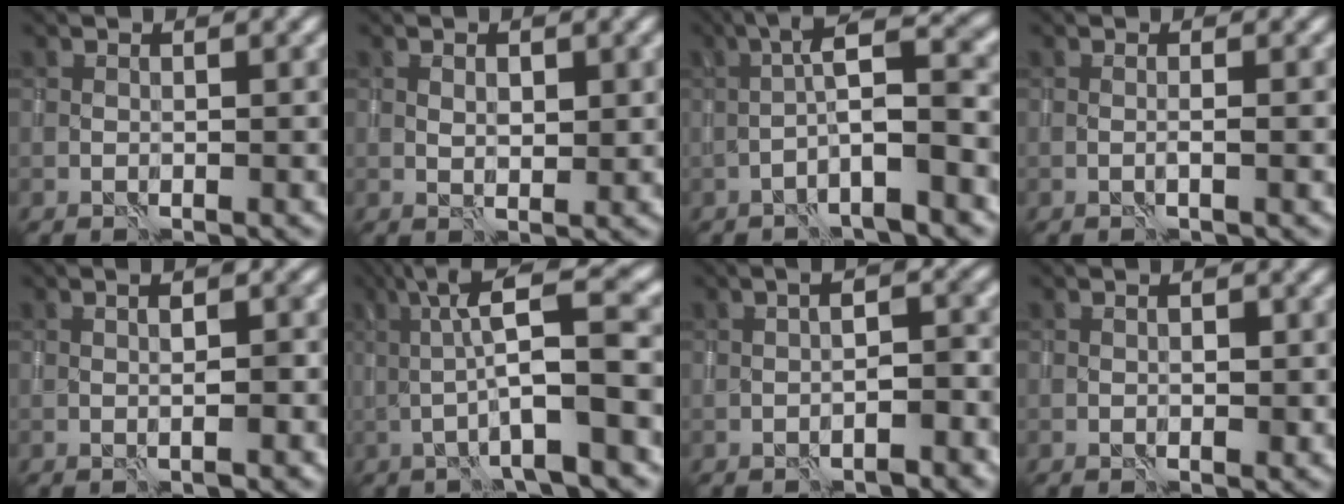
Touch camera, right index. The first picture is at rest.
{"total": 1.5, "force": [0.7, 0.8, 1.0], "torque": [-0.016, -0.004, 0.014]}
{"total": 5.7, "force": [-1.4, 0.7, 5.4], "torque": [-0.084, 0.023, -0.032]}
{"total": 0.7, "force": [0.0, 0.0, 0.7], "torque": [-0.010, -0.001, -0.003]}
{"total": 2.4, "force": [0.3, 0.6, 2.3], "torque": [-0.003, 0.003, 0.001]}
{"total": 8.6, "force": [0.4, 1.4, 8.4], "torque": [-0.128, 0.026, 0.002]}
{"total": 2.9, "force": [-1.1, 0.7, 2.6], "torque": [-0.036, 0.008, -0.015]}
{"total": 1.1, "force": [-0.1, 0.6, 0.9], "torque": [-0.010, 0.001, -0.001]}